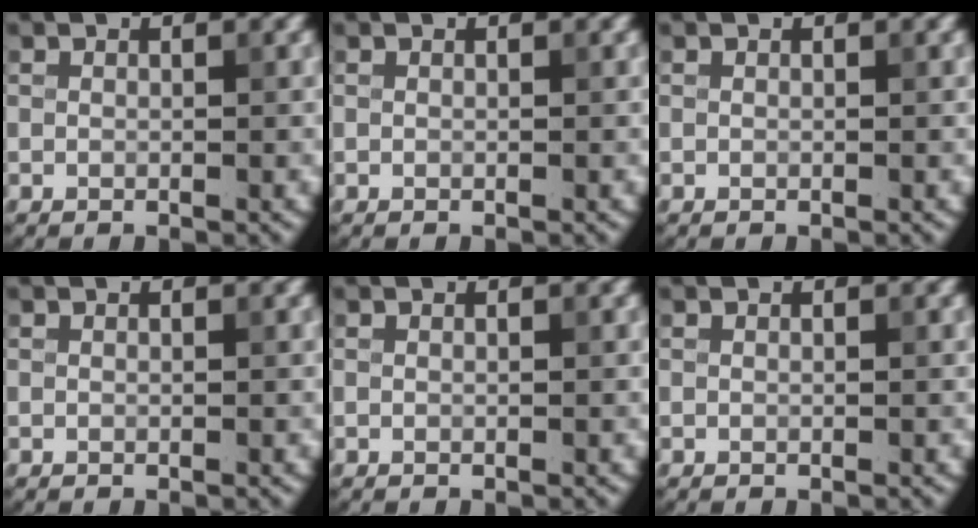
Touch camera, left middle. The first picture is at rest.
{"total": 0.0}
{"total": 0.0}
{"total": 0.0}
{"total": 0.0}
{"total": 0.0}